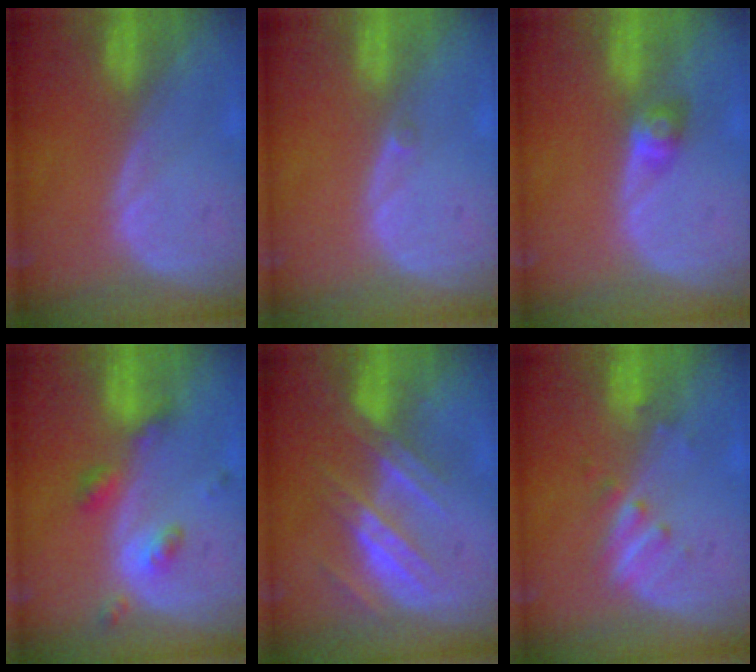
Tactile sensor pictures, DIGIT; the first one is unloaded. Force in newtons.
{"total": 0.6, "press": 0.5, "slide": 0.3}
{"total": 2.7, "press": 2.5, "slide": 1.1}
{"total": 5.3, "press": 4.5, "slide": 2.6}
{"total": 7.2, "press": 6.6, "slide": 2.8}
{"total": 2.7, "press": 2.7, "slide": 0.5}